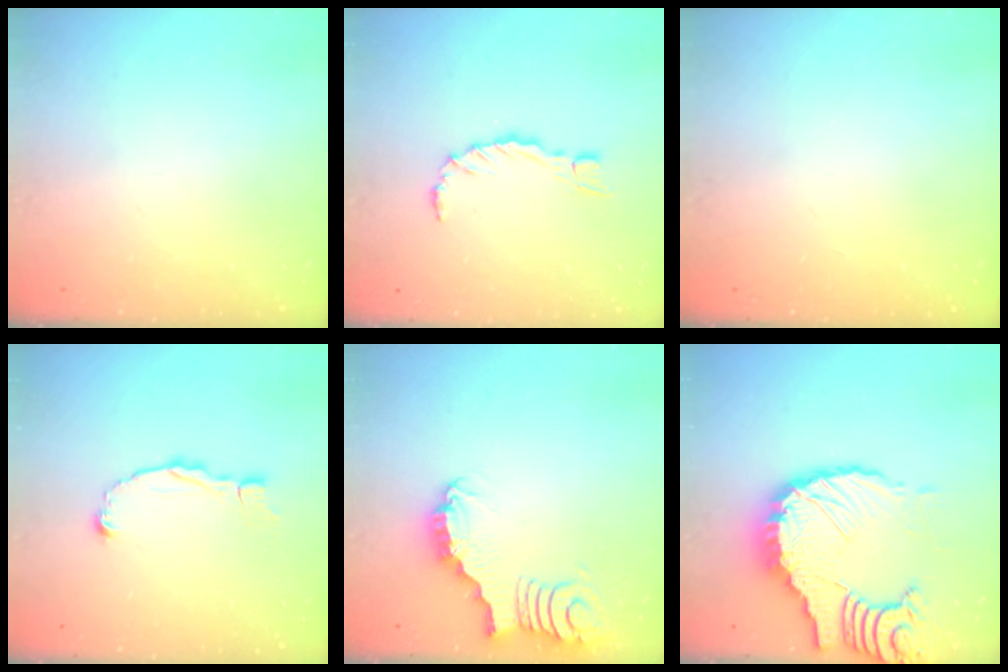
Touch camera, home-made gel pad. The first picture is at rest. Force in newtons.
{"total": 5.2, "press": 5.2, "slide": 0.7}
{"total": 1.6, "press": 1.5, "slide": 0.2}
{"total": 4.5, "press": 4.4, "slide": 0.6}
{"total": 2.3, "press": 2.3, "slide": 0.4}
{"total": 17.5, "press": 17.3, "slide": 2.1}